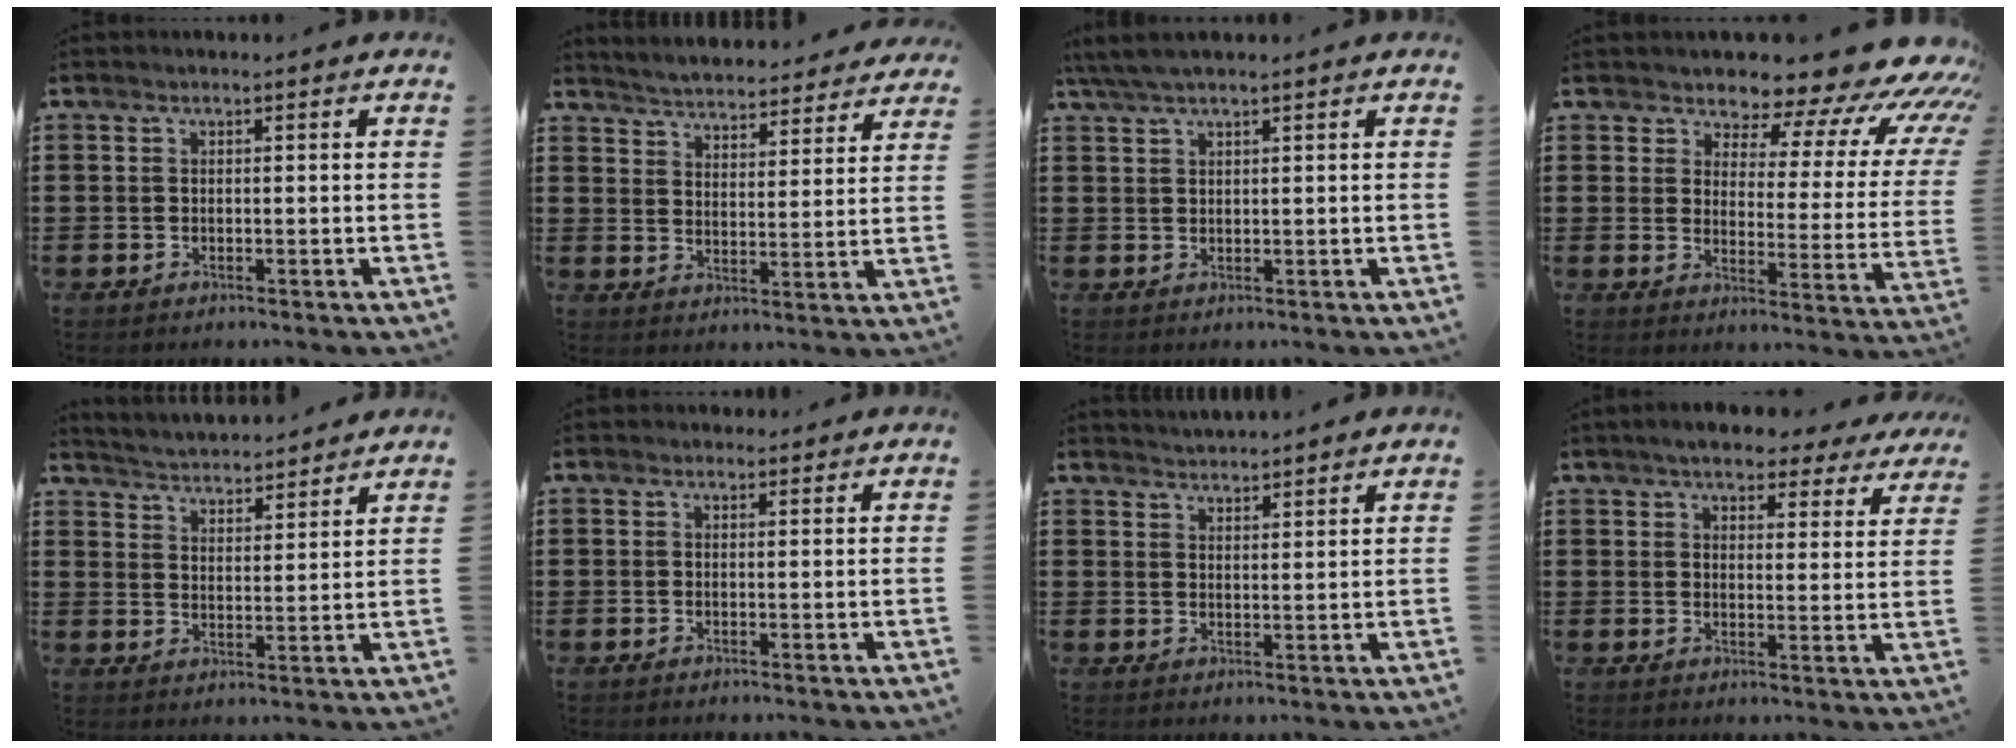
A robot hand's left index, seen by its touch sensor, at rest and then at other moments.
{"total": 4.2, "force": [4.2, -0.4, 0.1], "torque": [-0.025, -0.033, 0.070]}
{"total": 3.0, "force": [2.1, 0.3, 2.1], "torque": [-0.045, 0.003, 0.040]}
{"total": 8.1, "force": [6.9, 2.6, 3.3], "torque": [-0.066, -0.059, 0.115]}
{"total": 3.5, "force": [3.5, -0.4, -0.2], "torque": [-0.015, -0.026, 0.057]}
{"total": 0.5, "force": [0.3, 0.4, 0.1], "torque": [0.004, 0.000, 0.004]}
{"total": 2.4, "force": [2.4, -0.4, -0.2], "torque": [-0.004, -0.010, 0.045]}
{"total": 4.7, "force": [4.4, 0.8, 1.4], "torque": [-0.046, -0.010, 0.079]}